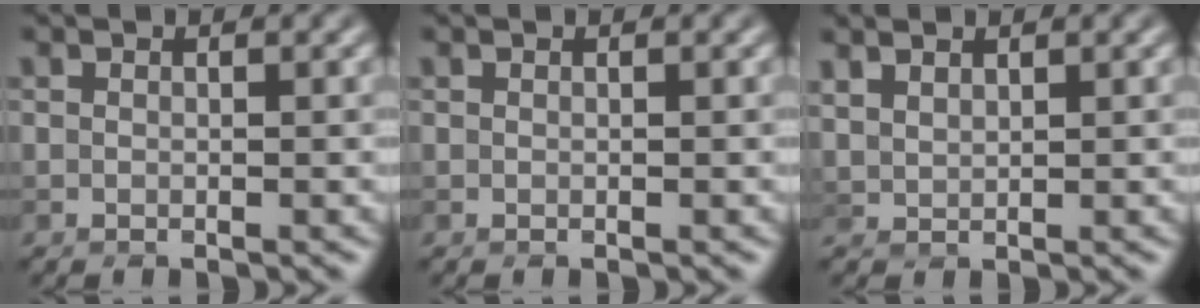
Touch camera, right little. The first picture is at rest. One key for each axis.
{"total": 0.0}
{"total": 1.7, "fx": 1.5, "fy": 0.6, "fz": 0.6, "tx": -0.021, "ty": 0.007, "tz": 0.034}